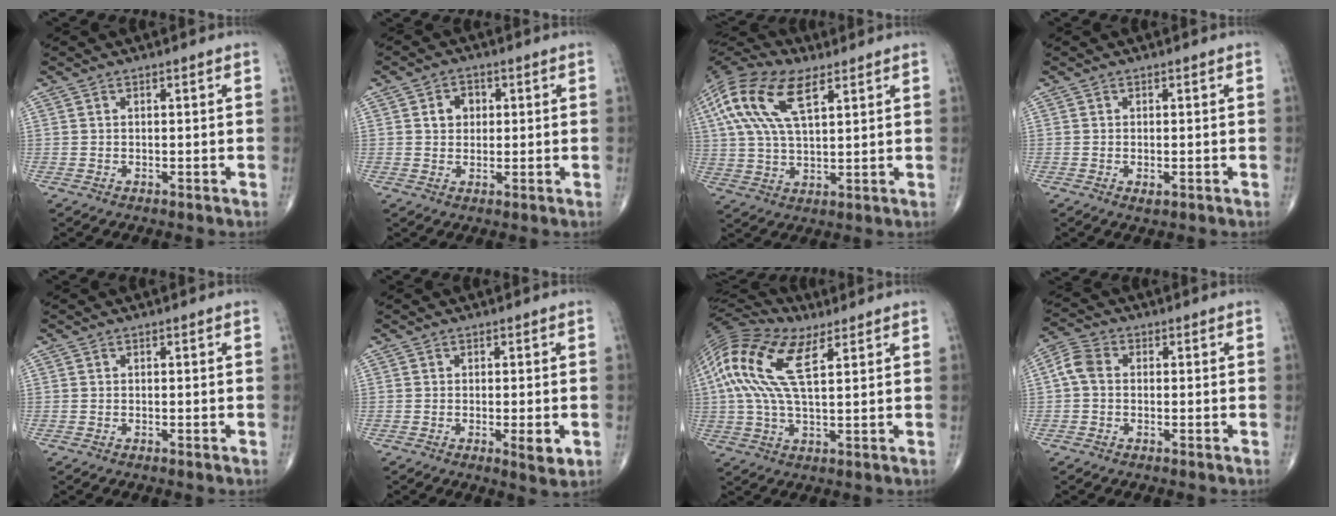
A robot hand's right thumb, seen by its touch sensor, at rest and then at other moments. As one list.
[{"total": 4.0, "force": [0.9, 3.3, 2.1], "torque": [-0.016, 0.005, 0.011]}, {"total": 17.5, "force": [7.5, 7.7, 13.8], "torque": [-0.292, 0.008, 0.137]}, {"total": 1.0, "force": [-0.3, 0.4, 0.9], "torque": [-0.016, -0.003, -0.003]}, {"total": 0.0}, {"total": 3.5, "force": [-0.8, 0.9, 3.3], "torque": [-0.050, -0.009, -0.012]}, {"total": 17.3, "force": [6.1, 7.1, 14.5], "torque": [-0.323, 0.015, 0.104]}, {"total": 4.5, "force": [0.0, 3.3, 3.0], "torque": [-0.063, 0.014, -0.010]}]